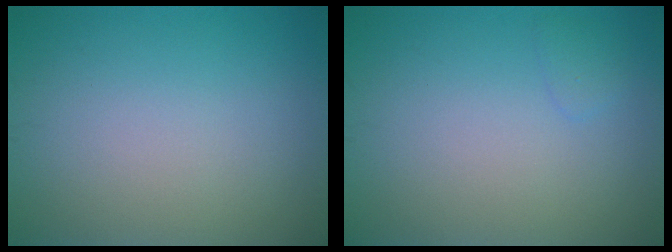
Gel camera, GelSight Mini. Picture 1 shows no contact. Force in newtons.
{"total": 0.8, "press": 0.8, "slide": 0.0}